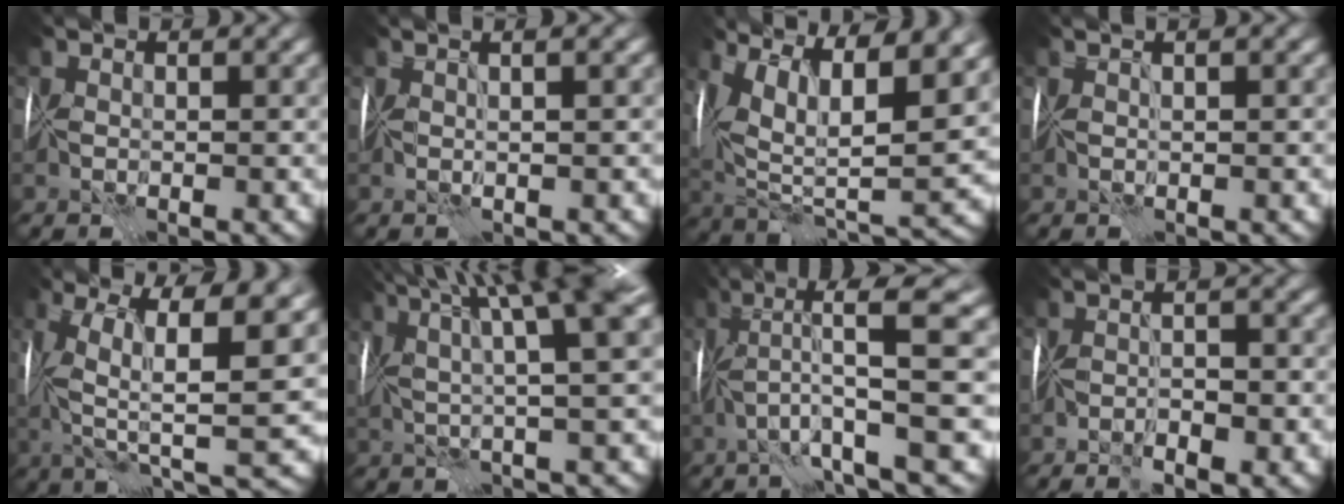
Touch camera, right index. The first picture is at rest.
{"total": 2.7, "force": [1.2, 0.5, 2.4], "torque": [-0.017, 0.016, -0.005]}
{"total": 13.5, "force": [5.7, 5.6, 10.9], "torque": [-0.177, 0.009, 0.106]}
{"total": 0.9, "force": [0.6, -0.4, 0.6], "torque": [-0.006, 0.005, 0.011]}
{"total": 11.4, "force": [2.2, 3.3, 10.7], "torque": [-0.194, 0.007, 0.038]}
{"total": 10.0, "force": [4.1, 1.3, 9.0], "torque": [-0.125, 0.024, 0.064]}
{"total": 8.2, "force": [0.8, 0.2, 8.2], "torque": [-0.118, 0.022, 0.013]}
{"total": 2.6, "force": [-1.9, 0.4, 1.7], "torque": [-0.021, 0.000, -0.032]}